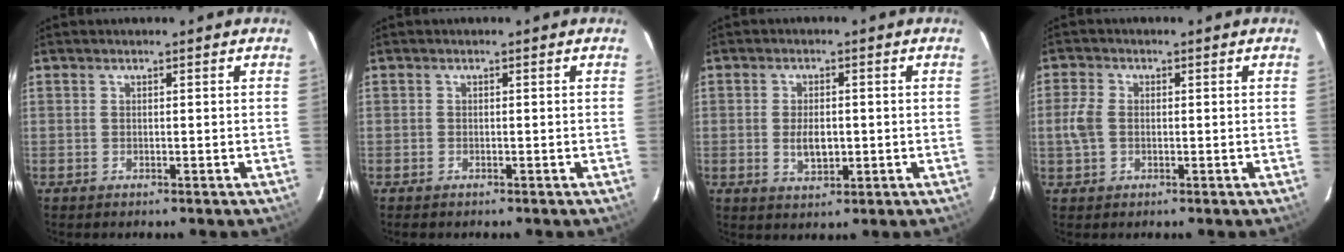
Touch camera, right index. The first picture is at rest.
{"total": 0.9, "force": [-0.7, 0.5, 0.0], "torque": [-0.002, 0.001, -0.012]}
{"total": 4.8, "force": [-0.6, 2.6, 3.9], "torque": [-0.073, -0.005, -0.006]}
{"total": 4.0, "force": [-0.4, 2.9, 2.7], "torque": [-0.067, 0.006, -0.008]}